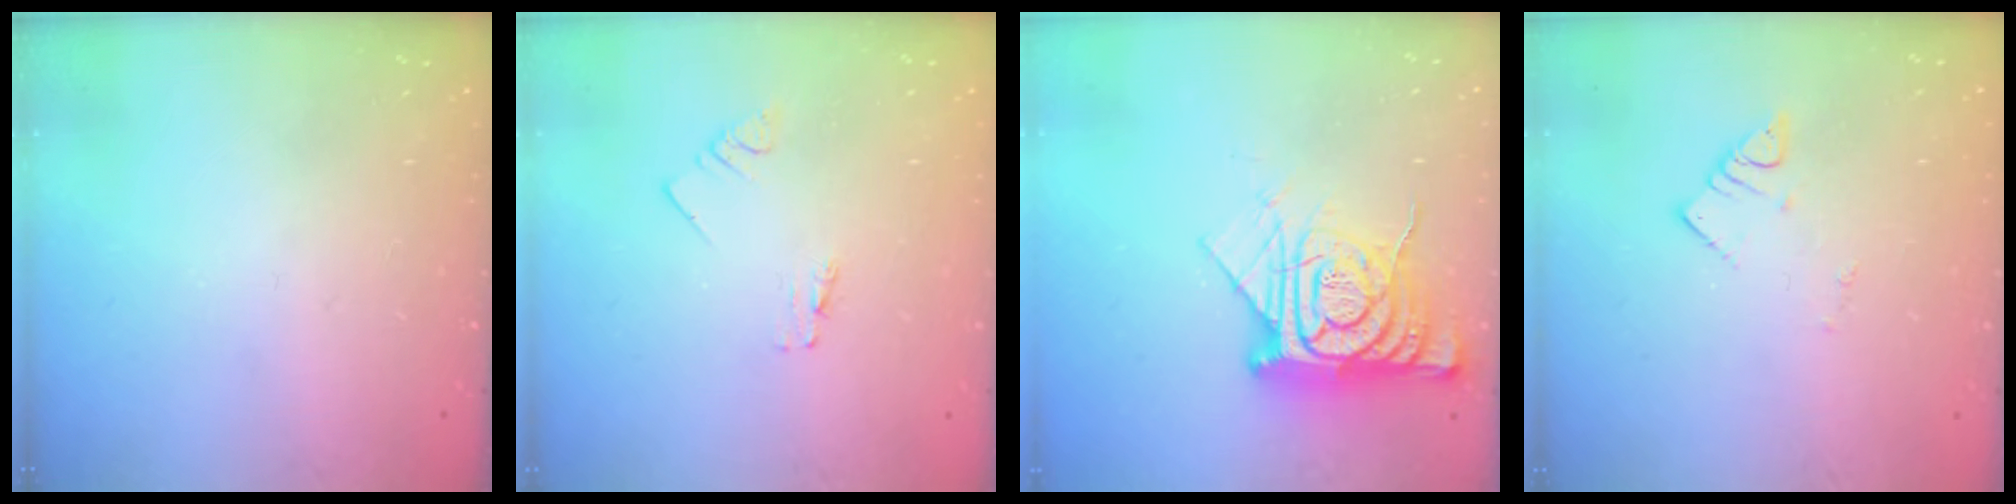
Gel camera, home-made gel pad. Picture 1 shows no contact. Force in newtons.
{"total": 0.0}
{"total": 14.6, "press": 14.5, "slide": 1.4}
{"total": 2.6, "press": 2.6, "slide": 0.1}